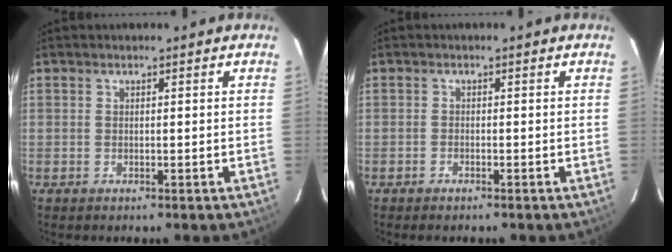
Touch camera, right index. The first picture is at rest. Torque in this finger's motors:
{"motor_torque": [0.14, -0.12, -0.03, -0.01]}